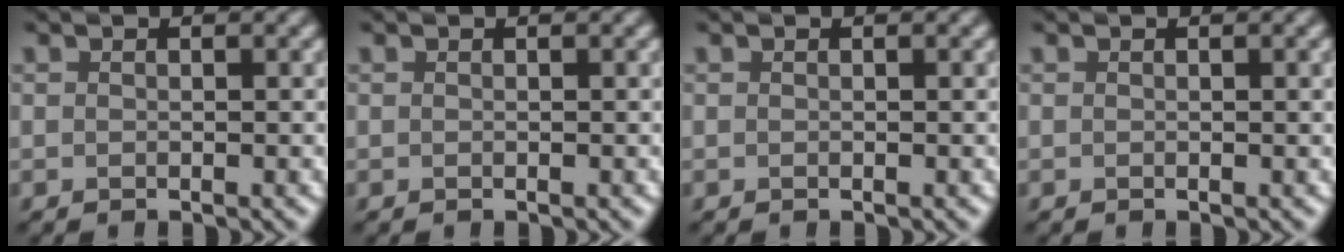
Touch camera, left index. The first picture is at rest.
{"total": 0.0}
{"total": 0.0}
{"total": 0.0}